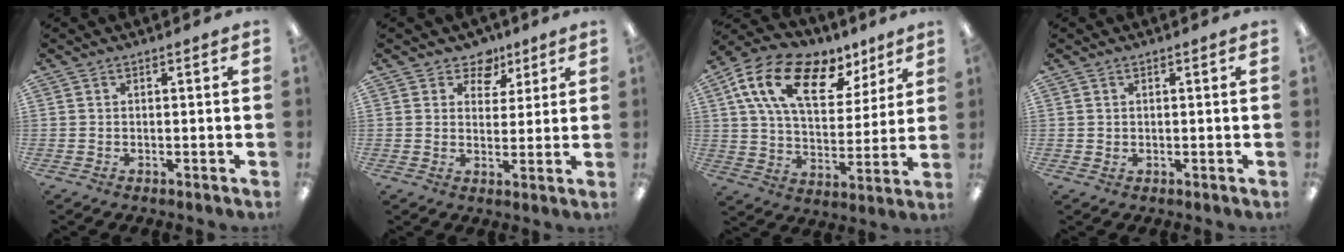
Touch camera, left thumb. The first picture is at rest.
{"total": 6.6, "force": [4.5, 4.6, 1.5], "torque": [-0.019, -0.023, 0.079]}
{"total": 19.6, "force": [10.4, 10.5, 12.9], "torque": [-0.234, -0.034, 0.185]}
{"total": 0.7, "force": [0.4, 0.6, 0.0], "torque": [0.000, 0.003, 0.006]}